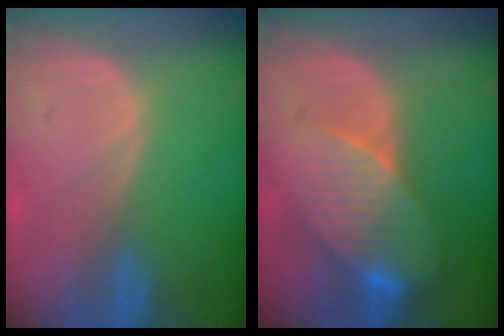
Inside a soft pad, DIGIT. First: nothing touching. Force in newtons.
{"total": 8.4, "press": 7.6, "slide": 3.6}